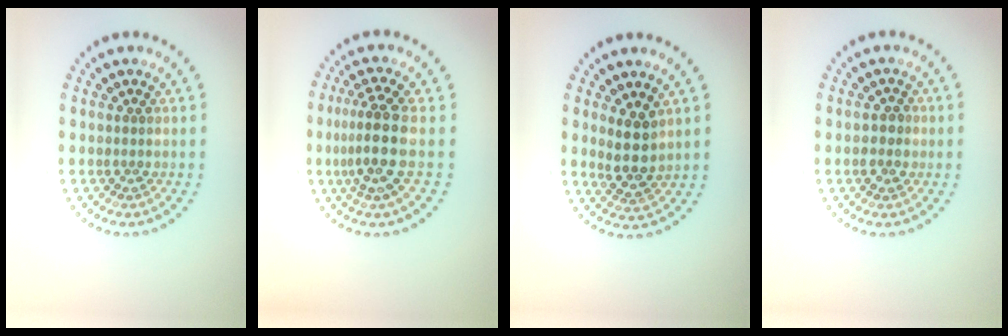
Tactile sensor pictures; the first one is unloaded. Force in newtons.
{"total": 3.8, "press": 3.0, "slide": 2.3}
{"total": 2.9, "press": 2.5, "slide": 1.4}
{"total": 1.6, "press": 1.6, "slide": 0.3}